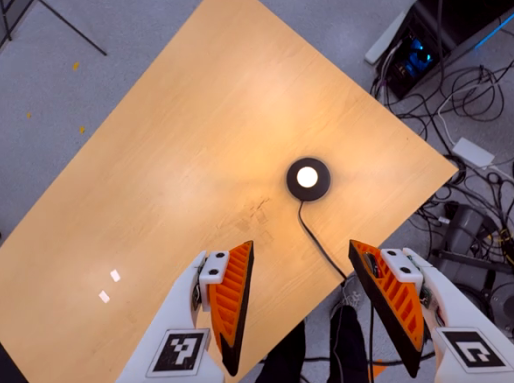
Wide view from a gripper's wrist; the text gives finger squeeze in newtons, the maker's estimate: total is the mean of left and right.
{"total": 0.0}